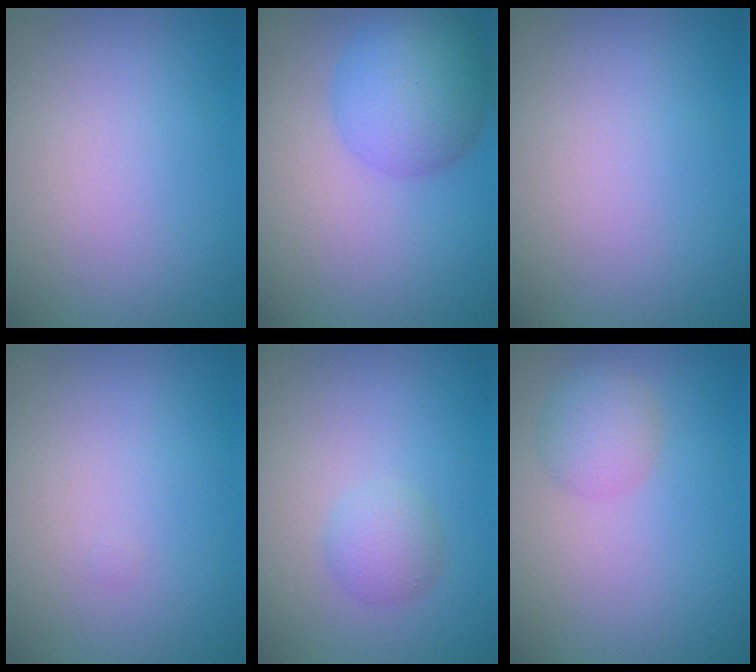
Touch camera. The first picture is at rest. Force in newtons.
{"total": 6.2, "press": 6.2, "slide": 0.3}
{"total": 0.0}
{"total": 0.0}
{"total": 1.9, "press": 1.9, "slide": 0.0}
{"total": 2.5, "press": 2.5, "slide": 0.0}